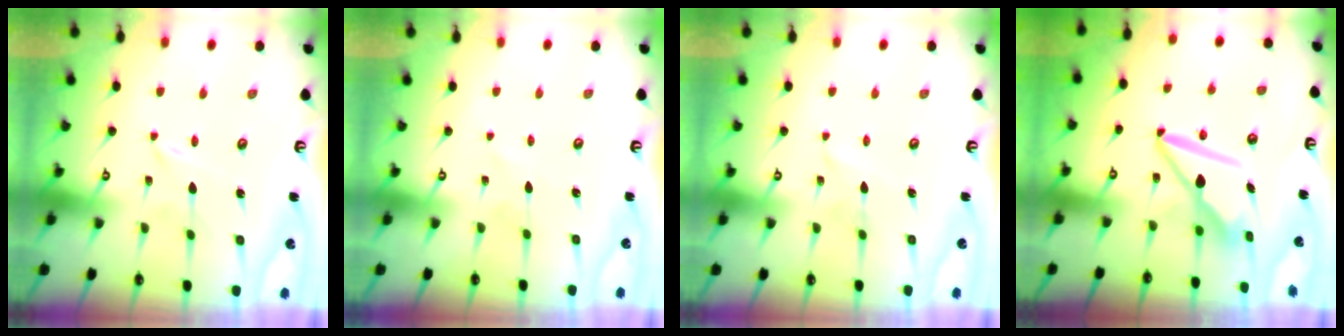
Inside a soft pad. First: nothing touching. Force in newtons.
{"total": 0.8, "press": 0.8, "slide": 0.1}
{"total": 1.7, "press": 1.7, "slide": 0.1}
{"total": 9.3, "press": 9.3, "slide": 0.9}